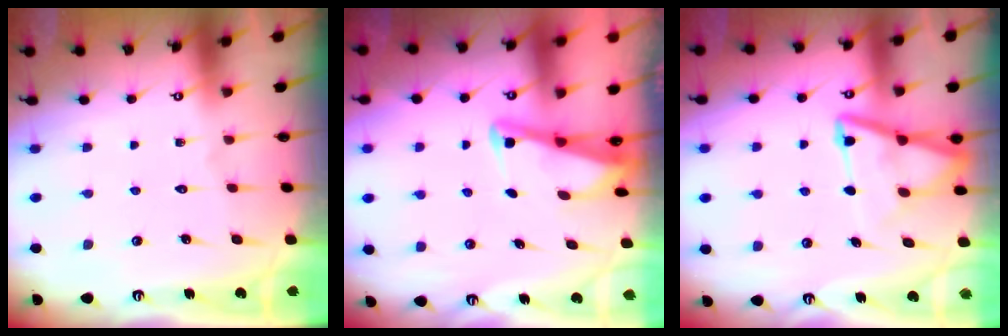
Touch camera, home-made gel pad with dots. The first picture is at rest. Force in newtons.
{"total": 2.8, "press": 2.8, "slide": 0.3}
{"total": 9.6, "press": 9.6, "slide": 1.0}